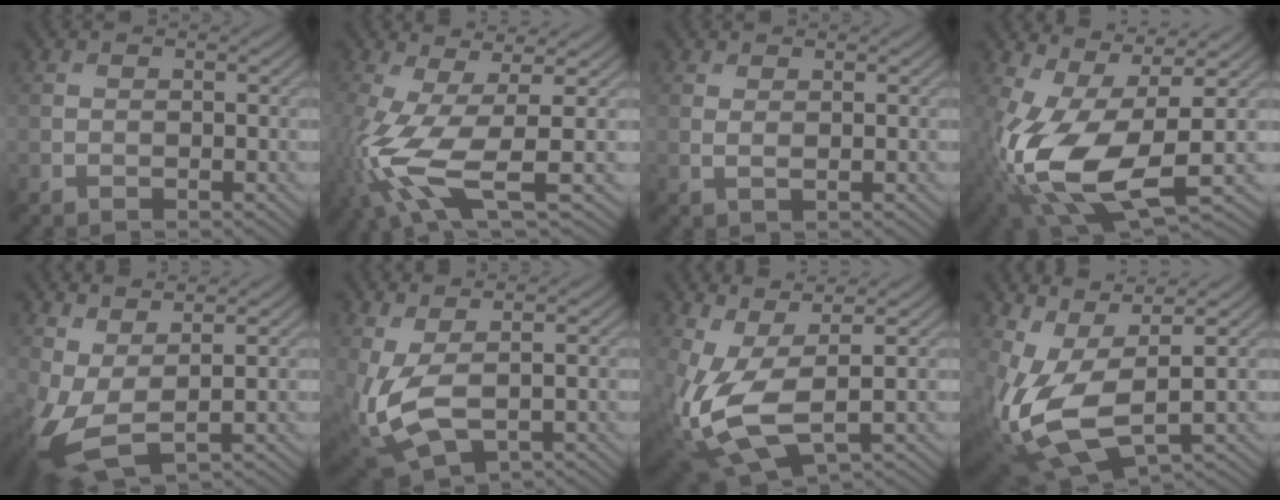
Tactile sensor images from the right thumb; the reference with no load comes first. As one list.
[{"total": 11.0, "force": [-2.9, 3.5, 10.0], "torque": [-0.237, -0.017, -0.054]}, {"total": 1.1, "force": [0.6, 0.2, 0.8], "torque": [-0.022, 0.002, 0.012]}, {"total": 14.3, "force": [-2.5, 6.6, 12.5], "torque": [-0.291, -0.022, -0.037]}, {"total": 6.6, "force": [0.4, 2.7, 6.0], "torque": [-0.151, -0.003, 0.007]}, {"total": 6.5, "force": [0.4, 3.2, 5.6], "torque": [-0.150, -0.011, 0.011]}, {"total": 9.0, "force": [0.1, 3.9, 8.1], "torque": [-0.197, -0.005, 0.003]}, {"total": 10.8, "force": [0.4, 5.1, 9.5], "torque": [-0.230, -0.010, 0.015]}]